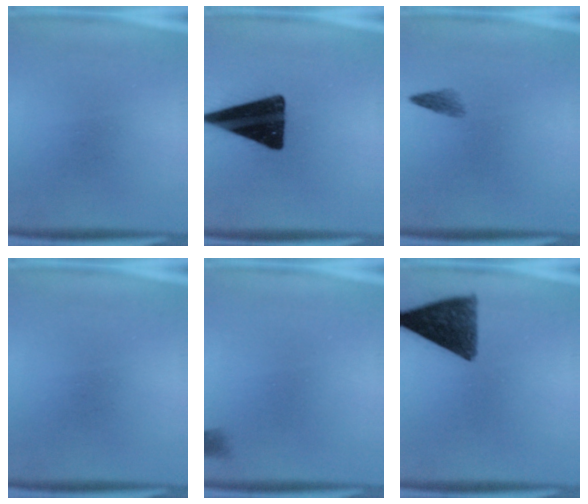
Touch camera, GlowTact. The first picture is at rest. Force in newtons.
{"total": 17.8}
{"total": 1.5}
{"total": 0.0}
{"total": 1.1}
{"total": 10.7}